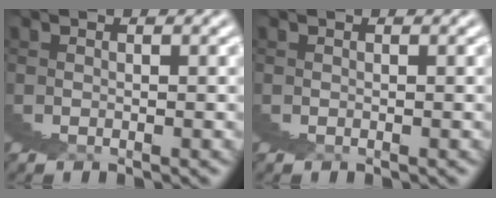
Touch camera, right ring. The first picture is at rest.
{"total": 0.0}